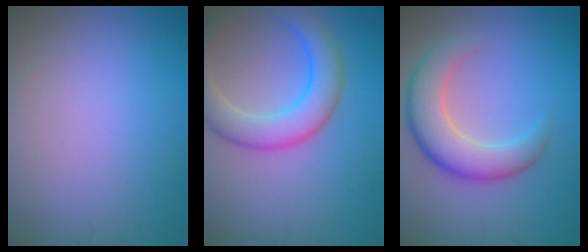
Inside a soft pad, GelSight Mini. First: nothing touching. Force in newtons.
{"total": 5.6, "press": 5.6, "slide": 0.4}
{"total": 5.8, "press": 5.8, "slide": 0.4}